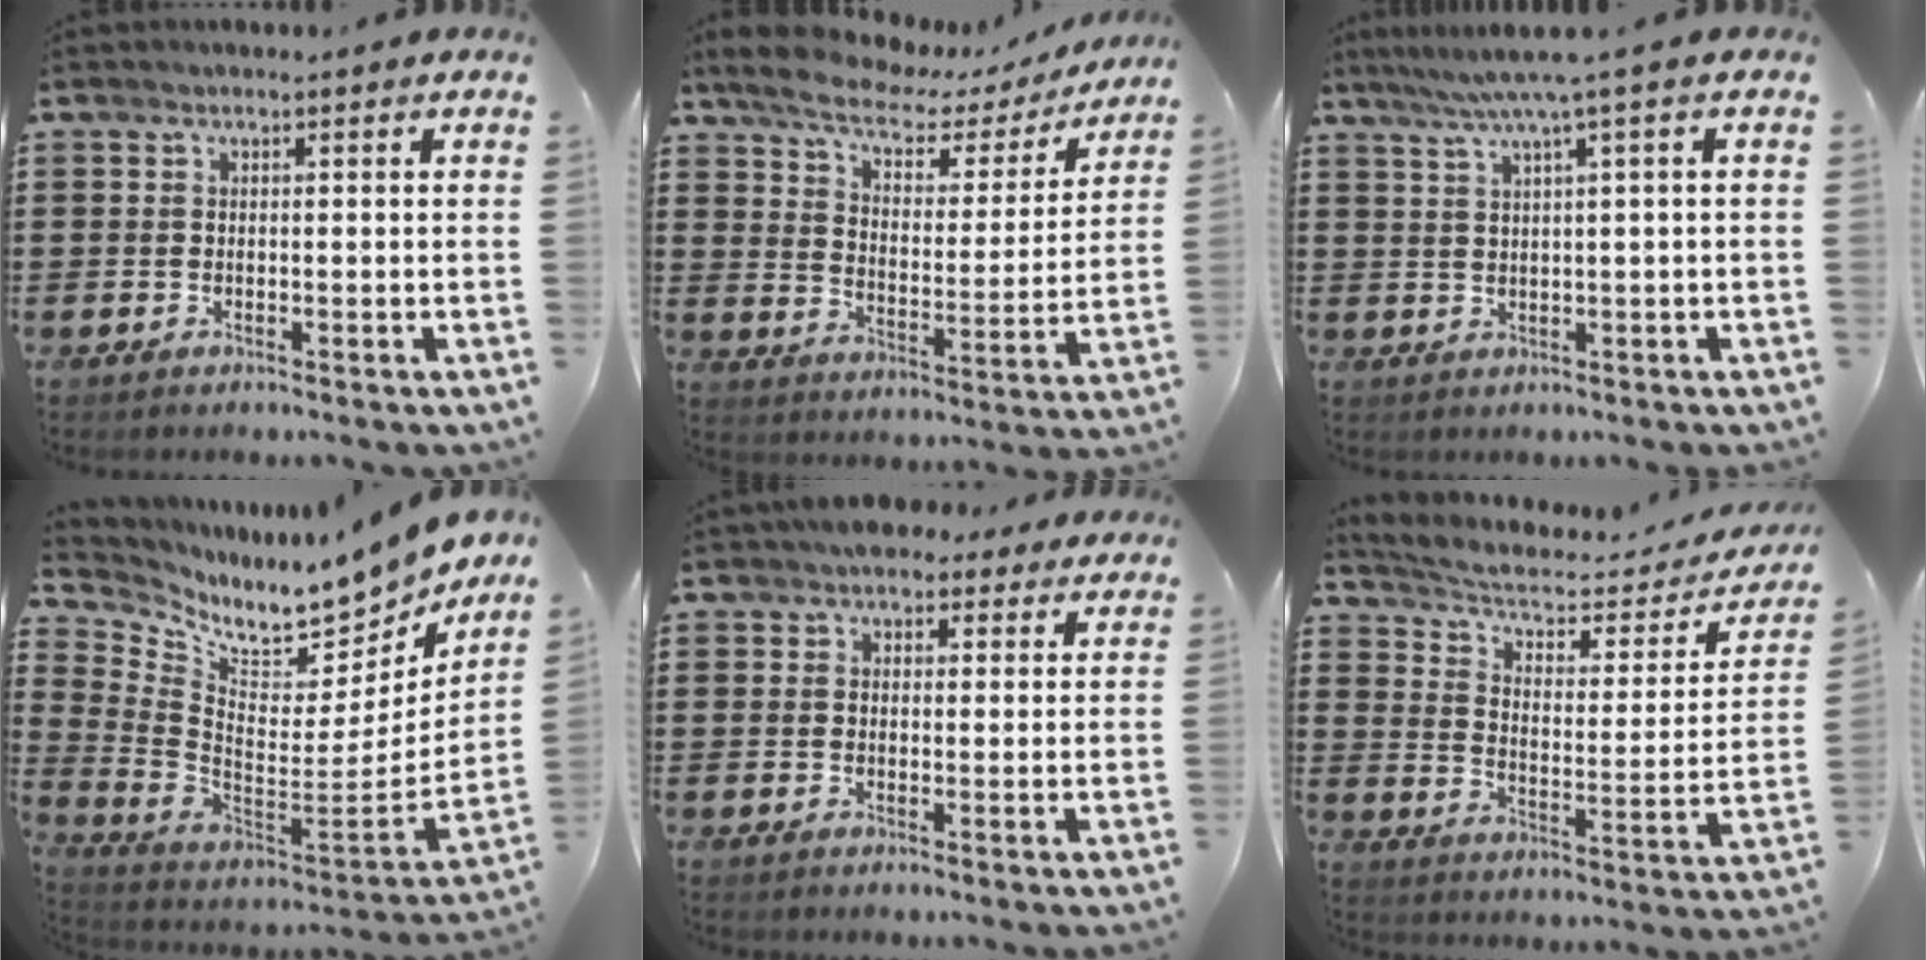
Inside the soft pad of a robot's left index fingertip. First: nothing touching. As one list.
[{"total": 6.3, "force": [4.9, 2.3, 3.3], "torque": [-0.089, -0.019, 0.078]}, {"total": 4.2, "force": [2.0, -0.6, 3.6], "torque": [-0.074, -0.006, 0.030]}, {"total": 9.3, "force": [8.6, 1.3, 3.2], "torque": [-0.093, -0.083, 0.144]}, {"total": 4.2, "force": [3.4, 2.2, 1.2], "torque": [-0.027, 0.004, 0.062]}, {"total": 4.7, "force": [3.3, 1.8, 2.8], "torque": [-0.073, -0.020, 0.049]}]